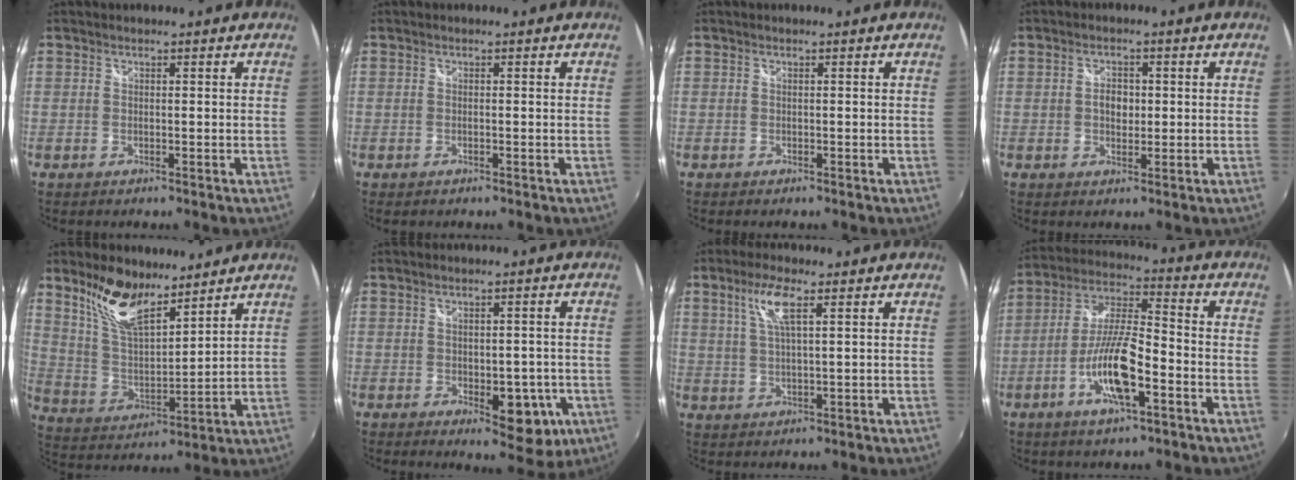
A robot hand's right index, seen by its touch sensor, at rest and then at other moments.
{"total": 0.5, "force": [-0.3, 0.2, 0.4], "torque": [-0.009, -0.001, -0.006]}
{"total": 0.5, "force": [-0.3, 0.4, 0.0], "torque": [-0.001, 0.000, -0.007]}
{"total": 3.2, "force": [0.1, 2.4, 2.0], "torque": [-0.031, 0.004, -0.001]}
{"total": 12.9, "force": [9.5, 4.6, 7.4], "torque": [-0.146, 0.007, 0.190]}
{"total": 8.7, "force": [-3.4, 4.7, 6.6], "torque": [-0.087, -0.012, -0.035]}
{"total": 5.8, "force": [2.5, 1.0, 5.1], "torque": [-0.101, 0.003, 0.050]}
{"total": 12.7, "force": [-5.4, 3.1, 11.1], "torque": [-0.230, -0.002, -0.104]}